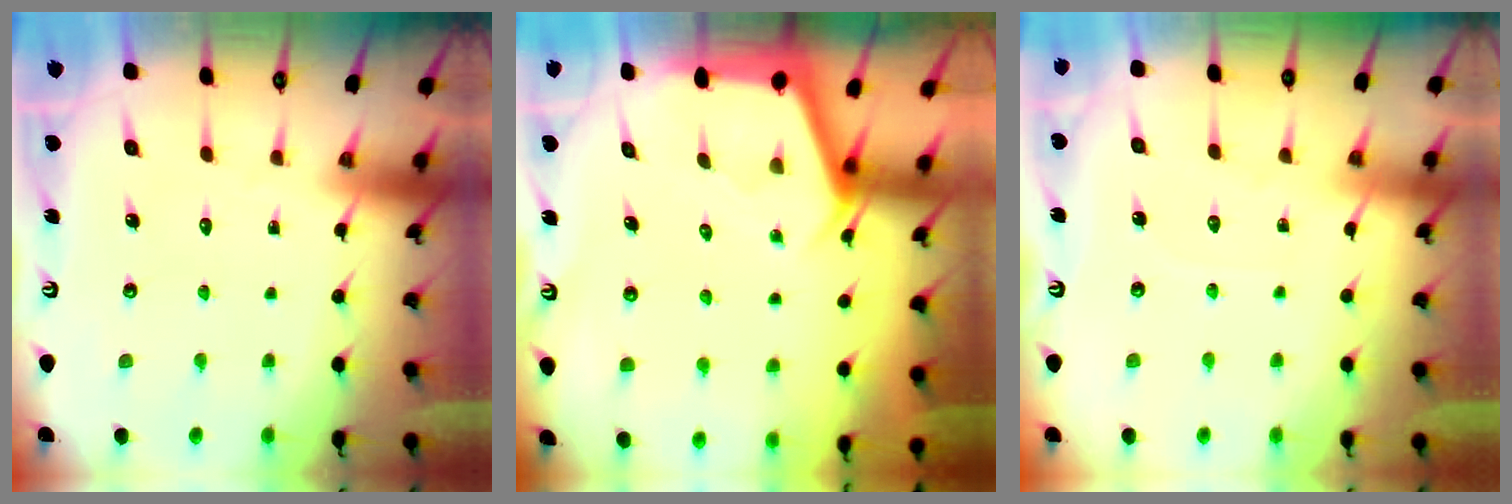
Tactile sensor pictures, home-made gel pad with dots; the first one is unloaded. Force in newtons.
{"total": 2.9, "press": 2.9, "slide": 0.3}
{"total": 2.9, "press": 2.8, "slide": 0.4}